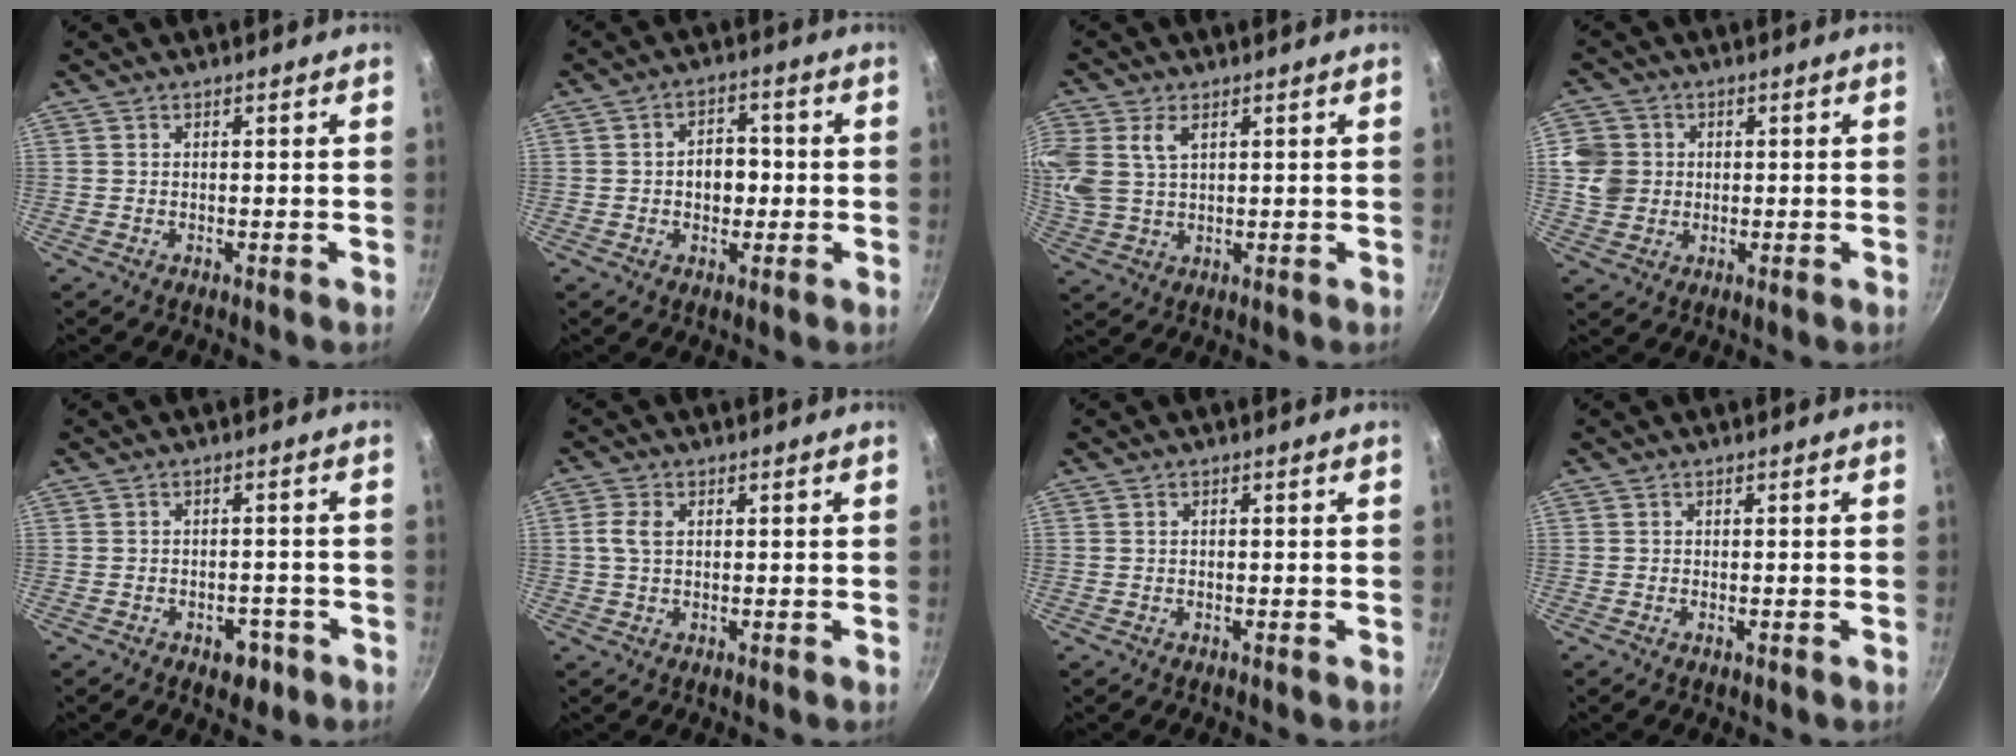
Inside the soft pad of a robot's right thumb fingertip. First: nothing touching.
{"total": 5.7, "force": [-0.3, 4.0, 4.0], "torque": [-0.036, 0.011, -0.009]}
{"total": 11.4, "force": [3.8, 7.4, 7.9], "torque": [-0.210, 0.002, 0.083]}
{"total": 6.8, "force": [0.5, 6.2, 2.7], "torque": [-0.036, 0.004, 0.008]}
{"total": 3.9, "force": [-2.2, 2.4, 2.2], "torque": [-0.013, 0.014, -0.028]}
{"total": 3.2, "force": [0.6, 2.0, 2.4], "torque": [-0.059, 0.006, 0.010]}
{"total": 0.0}
{"total": 0.6, "force": [-0.2, 0.2, 0.5], "torque": [-0.011, 0.001, -0.004]}